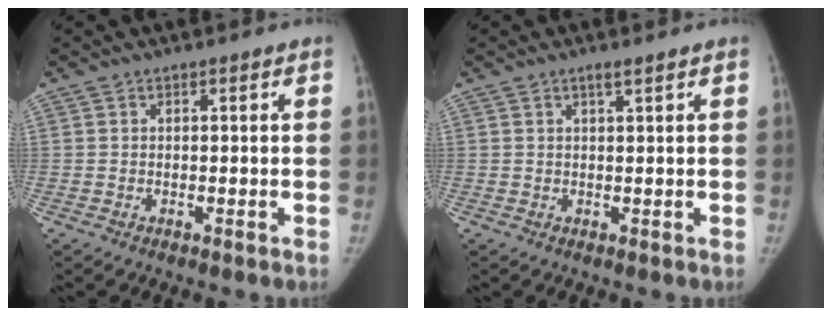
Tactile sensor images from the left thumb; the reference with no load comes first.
{"total": 1.3, "force": [0.9, 0.1, 1.0], "torque": [-0.016, -0.004, 0.016]}